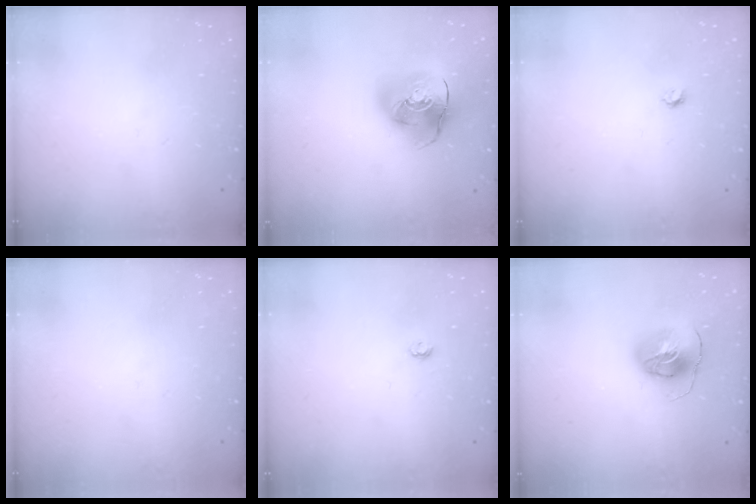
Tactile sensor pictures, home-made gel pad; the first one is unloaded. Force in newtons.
{"total": 15.3, "press": 15.2, "slide": 2.2}
{"total": 3.3, "press": 3.3, "slide": 0.3}
{"total": 0.0}
{"total": 2.9, "press": 2.9, "slide": 0.4}
{"total": 9.1, "press": 9.1, "slide": 0.8}